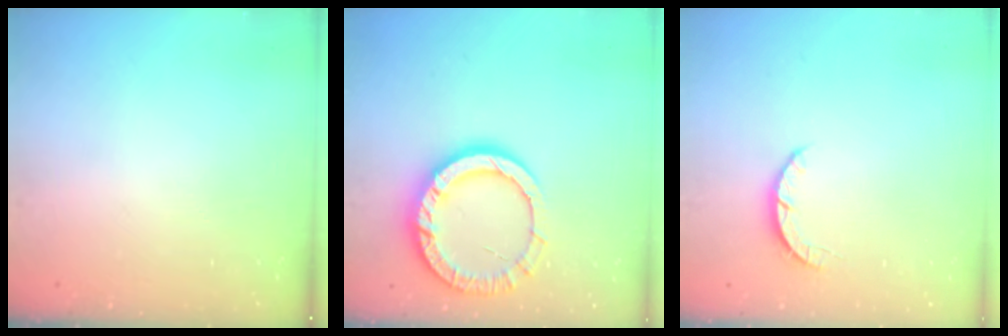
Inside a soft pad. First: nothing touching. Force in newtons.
{"total": 13.2, "press": 13.1, "slide": 1.6}
{"total": 2.5, "press": 2.4, "slide": 0.4}